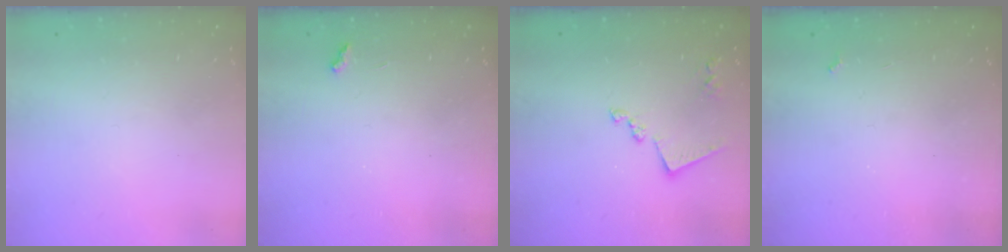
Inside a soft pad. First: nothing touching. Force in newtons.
{"total": 2.3, "press": 2.3, "slide": 0.5}
{"total": 10.3, "press": 10.3, "slide": 0.5}
{"total": 2.6, "press": 2.6, "slide": 0.5}